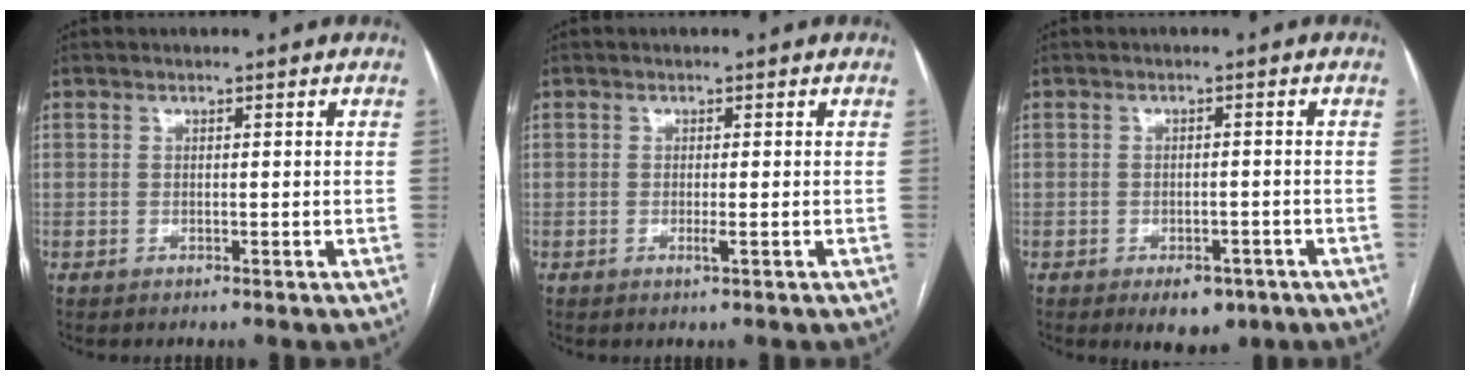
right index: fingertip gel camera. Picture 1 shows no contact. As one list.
[{"total": 1.0, "force": [-0.2, 0.0, 1.0], "torque": [-0.019, -0.003, -0.004]}, {"total": 4.8, "force": [-3.0, 2.7, 2.7], "torque": [-0.027, 0.001, -0.033]}]